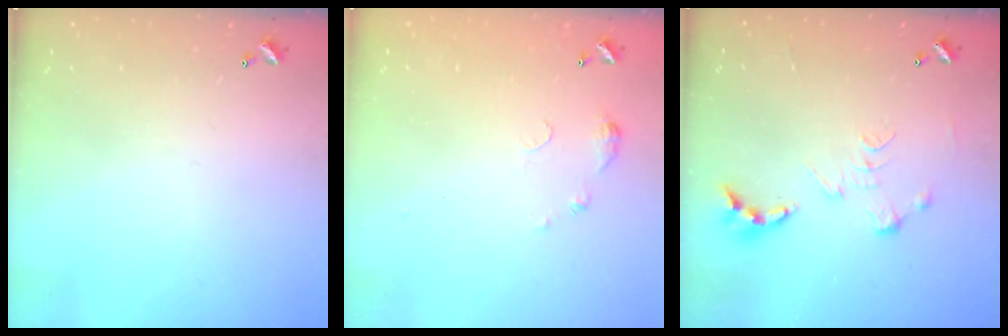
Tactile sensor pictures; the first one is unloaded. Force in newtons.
{"total": 4.7, "press": 4.6, "slide": 0.7}
{"total": 0.0}